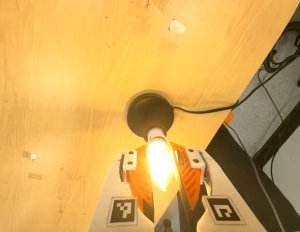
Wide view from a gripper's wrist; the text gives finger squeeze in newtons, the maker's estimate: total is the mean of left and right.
{"total": 16.2, "left": 14.4, "right": 18.0}